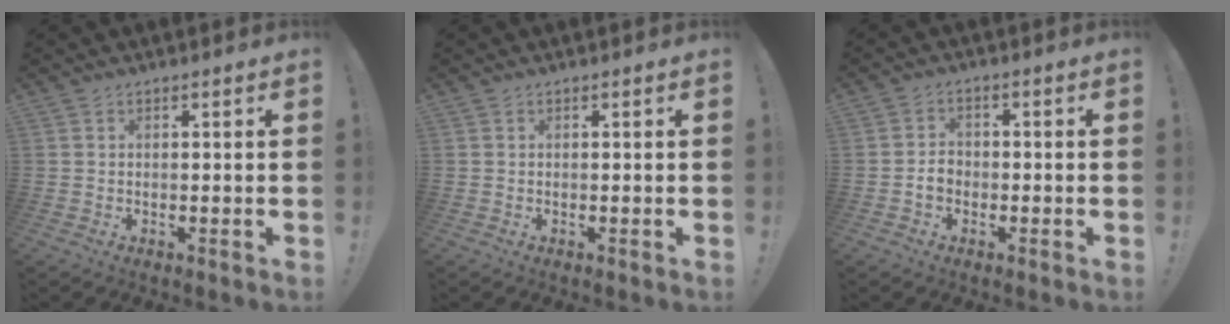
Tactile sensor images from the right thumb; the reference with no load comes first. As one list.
[{"total": 0.0}, {"total": 3.8, "force": [-1.6, 2.8, 2.1], "torque": [-0.042, 0.008, -0.031]}]